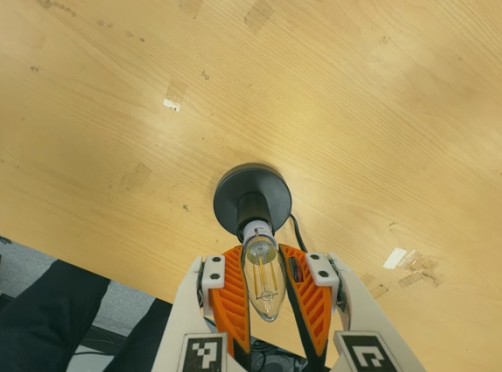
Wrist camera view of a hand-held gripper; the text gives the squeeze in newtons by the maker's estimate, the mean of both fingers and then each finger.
{"total": 15.0, "left": 14.6, "right": 15.3}